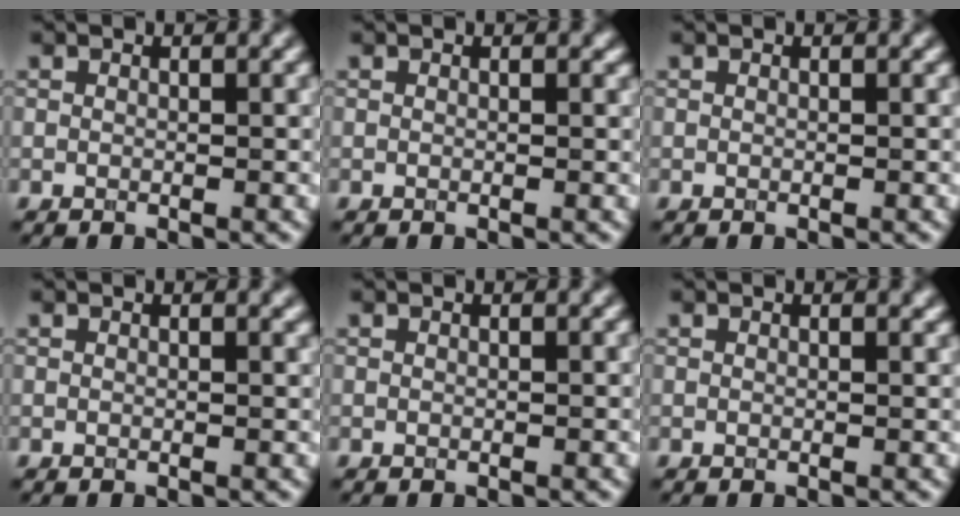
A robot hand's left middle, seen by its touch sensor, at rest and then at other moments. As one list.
[{"total": 0.0}, {"total": 0.0}, {"total": 0.6, "force": [0.4, 0.1, 0.4], "torque": [-0.001, 0.003, 0.005]}, {"total": 0.0}, {"total": 0.6, "force": [0.5, 0.1, 0.3], "torque": [-0.002, 0.002, 0.007]}]